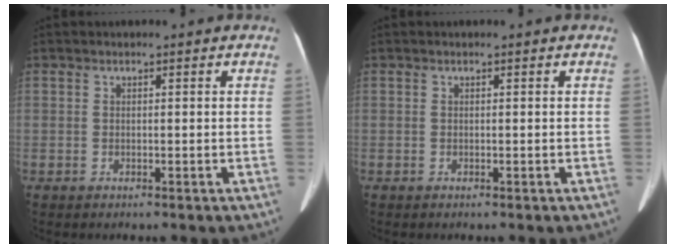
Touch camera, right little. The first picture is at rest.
{"total": 0.0}